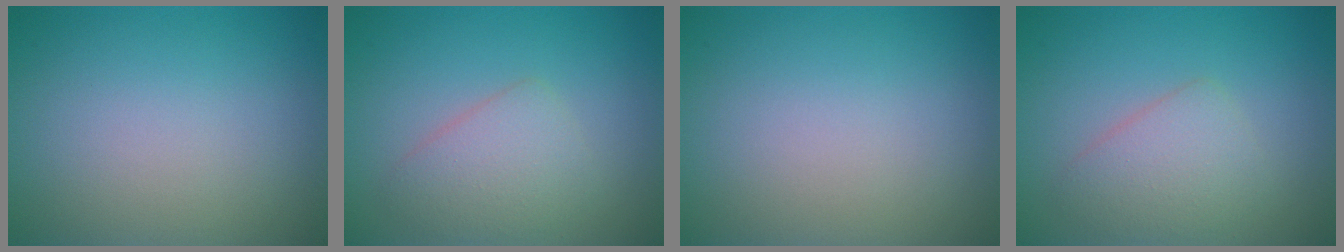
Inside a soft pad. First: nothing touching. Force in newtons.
{"total": 2.9, "press": 2.9, "slide": 0.0}
{"total": 0.0}
{"total": 2.9, "press": 2.9, "slide": 0.0}